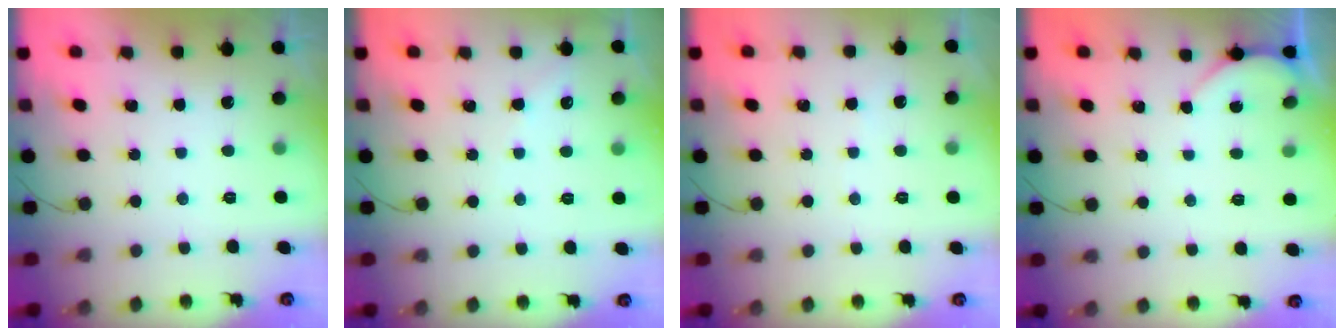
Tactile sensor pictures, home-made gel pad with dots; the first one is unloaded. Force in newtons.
{"total": 3.0, "press": 3.0, "slide": 0.4}
{"total": 1.9, "press": 1.9, "slide": 0.2}
{"total": 2.5, "press": 2.4, "slide": 0.3}